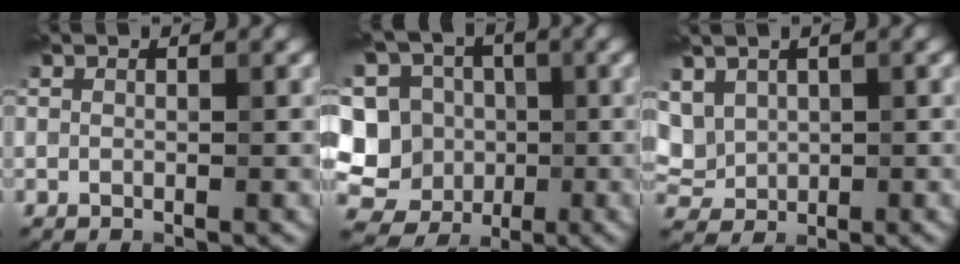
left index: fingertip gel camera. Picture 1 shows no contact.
{"total": 15.2, "force": [-0.4, 14.3, 5.3], "torque": [-0.154, 0.025, -0.024]}
{"total": 4.8, "force": [1.0, 3.7, 2.9], "torque": [-0.078, 0.003, 0.026]}